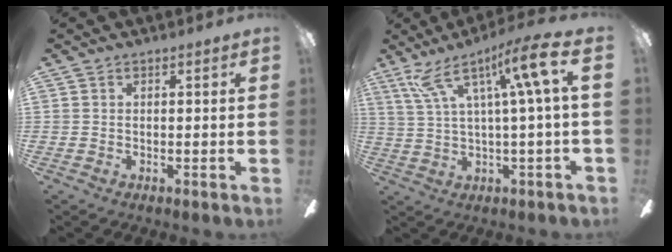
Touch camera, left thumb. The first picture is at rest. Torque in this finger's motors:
{"motor_torque": [0.24, 0.22, 1.06, -0.36, 0.12]}